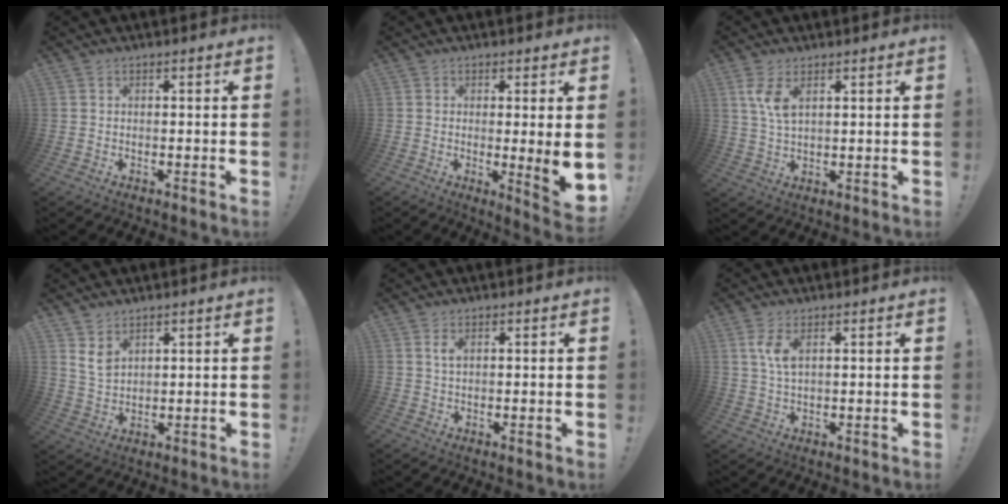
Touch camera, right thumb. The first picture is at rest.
{"total": 7.4, "force": [-0.1, 0.1, 7.4], "torque": [-0.099, -0.016, 0.003]}
{"total": 6.0, "force": [3.0, 2.1, 4.8], "torque": [-0.090, -0.014, 0.051]}
{"total": 5.4, "force": [3.5, 3.0, 2.8], "torque": [-0.039, -0.021, 0.065]}
{"total": 1.9, "force": [0.9, 0.5, 1.6], "torque": [-0.022, -0.004, 0.012]}
{"total": 5.0, "force": [2.2, 1.8, 4.2], "torque": [-0.080, -0.009, 0.034]}